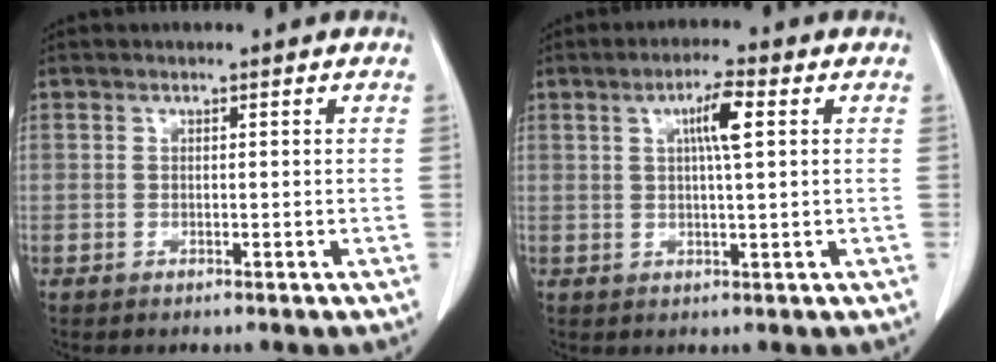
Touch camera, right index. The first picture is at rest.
{"total": 5.1, "force": [1.6, 0.3, 4.8], "torque": [-0.081, 0.003, 0.025]}